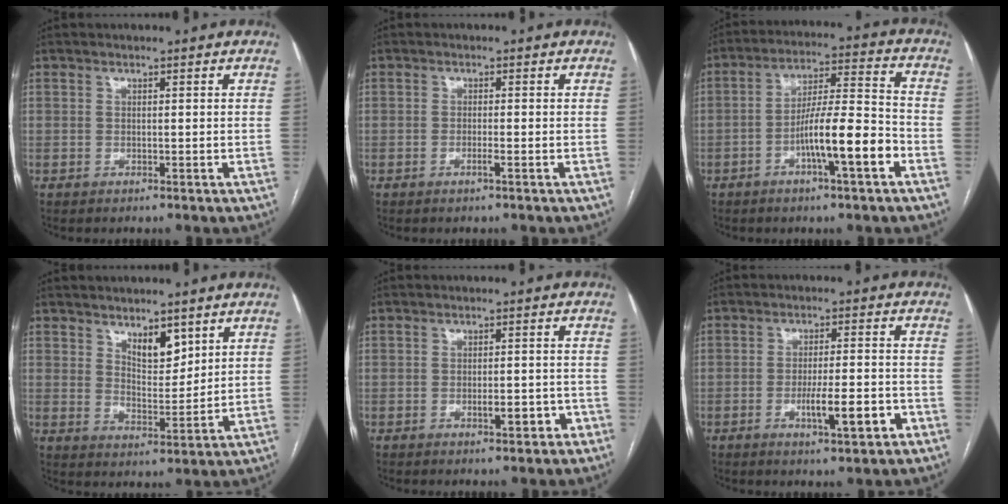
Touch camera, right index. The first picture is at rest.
{"total": 1.3, "force": [-0.6, -0.1, 1.1], "torque": [-0.022, 0.000, -0.012]}
{"total": 11.4, "force": [-4.6, 0.9, 10.4], "torque": [-0.176, 0.011, -0.077]}
{"total": 5.6, "force": [3.5, 2.4, 3.7], "torque": [-0.060, -0.011, 0.063]}
{"total": 3.3, "force": [-1.6, 1.1, 2.8], "torque": [-0.042, 0.002, -0.019]}
{"total": 7.1, "force": [-3.0, 1.0, 6.4], "torque": [-0.103, -0.003, -0.043]}